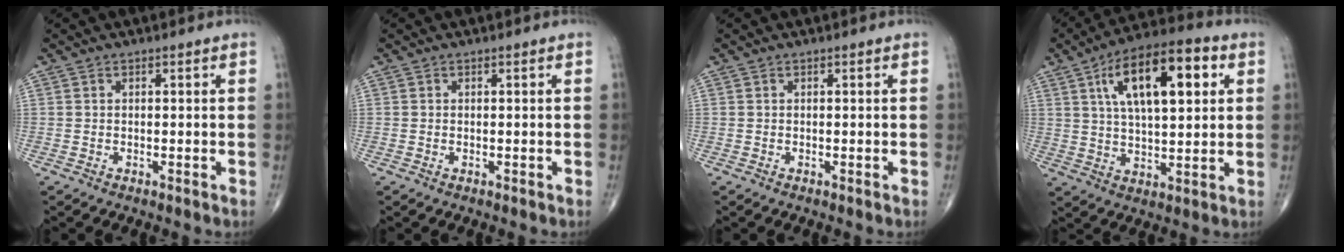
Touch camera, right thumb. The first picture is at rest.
{"total": 0.0}
{"total": 0.0}
{"total": 17.4, "force": [5.8, 7.2, 14.8], "torque": [-0.225, 0.005, 0.089]}